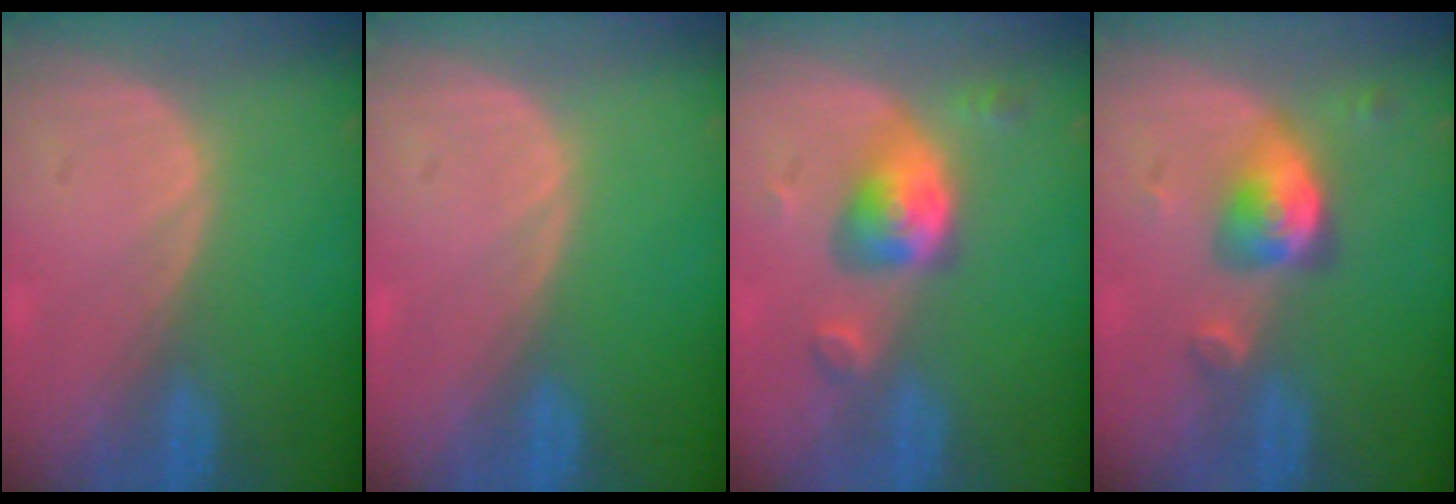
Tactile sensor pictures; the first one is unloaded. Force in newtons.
{"total": 0.0}
{"total": 5.5, "press": 5.3, "slide": 1.3}
{"total": 5.0, "press": 4.9, "slide": 0.4}